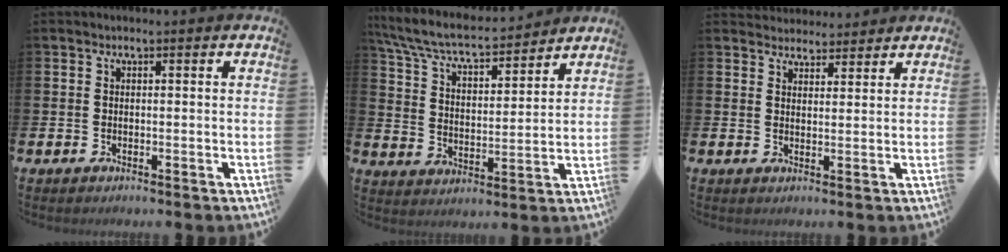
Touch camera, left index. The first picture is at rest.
{"total": 7.5, "force": [6.9, 1.6, 2.6], "torque": [-0.084, -0.047, 0.118]}
{"total": 3.0, "force": [2.9, 0.9, -0.5], "torque": [0.000, -0.013, 0.053]}